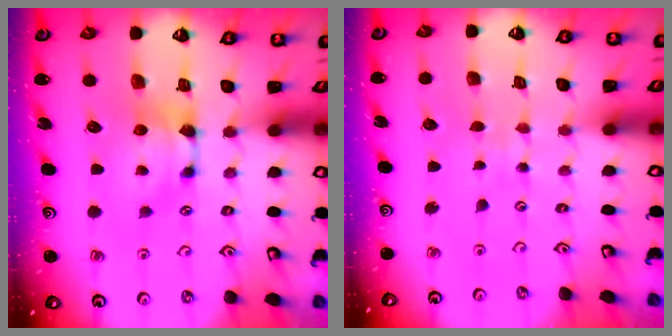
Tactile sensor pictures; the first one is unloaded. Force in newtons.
{"total": 5.2, "press": 5.2, "slide": 0.3}